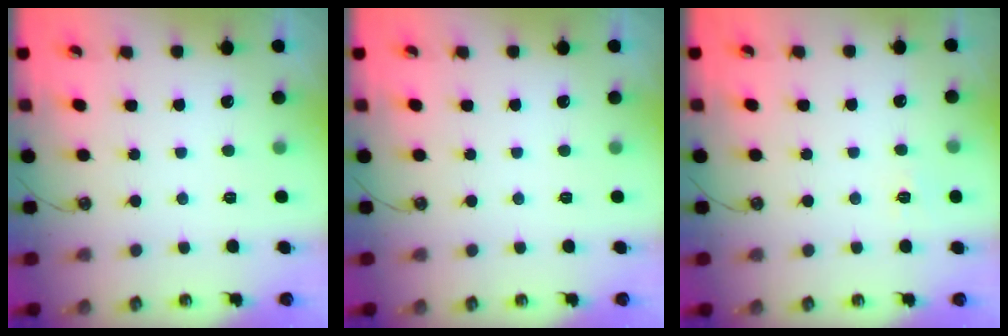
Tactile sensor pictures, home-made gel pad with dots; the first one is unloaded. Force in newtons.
{"total": 0.0}
{"total": 6.0, "press": 6.0, "slide": 0.7}